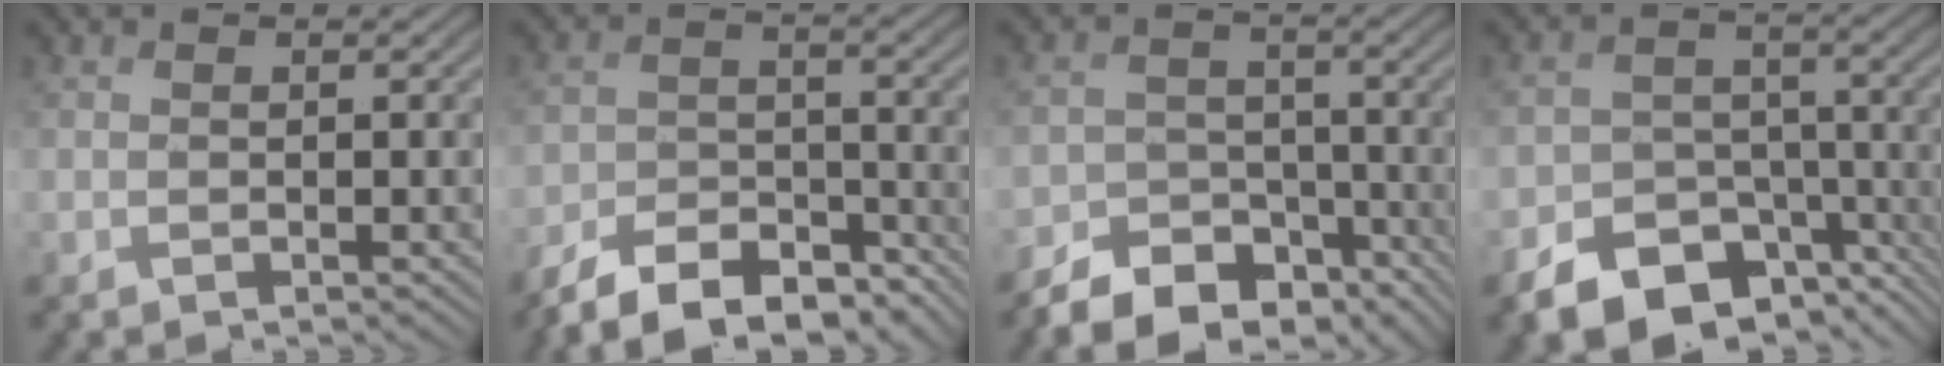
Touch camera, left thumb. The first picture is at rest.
{"total": 10.8, "force": [-9.0, 4.4, 4.0], "torque": [-0.060, -0.018, -0.151]}
{"total": 9.0, "force": [-7.2, 5.0, 2.1], "torque": [-0.024, -0.016, -0.114]}
{"total": 9.9, "force": [-6.1, 6.5, 4.3], "torque": [-0.067, -0.029, -0.101]}